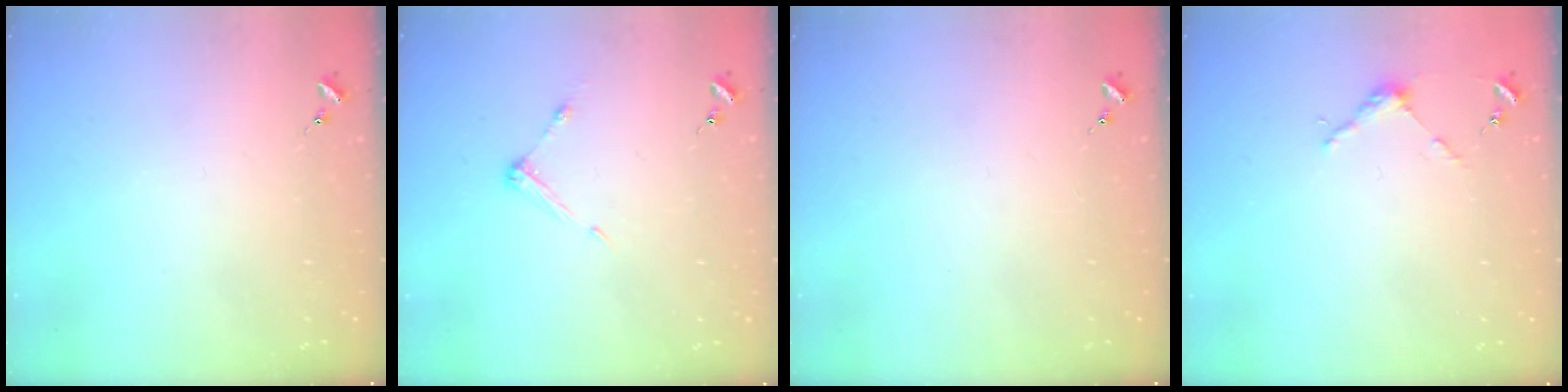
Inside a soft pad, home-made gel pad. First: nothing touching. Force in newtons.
{"total": 5.3, "press": 5.2, "slide": 0.2}
{"total": 0.0}
{"total": 3.9, "press": 3.9, "slide": 0.2}